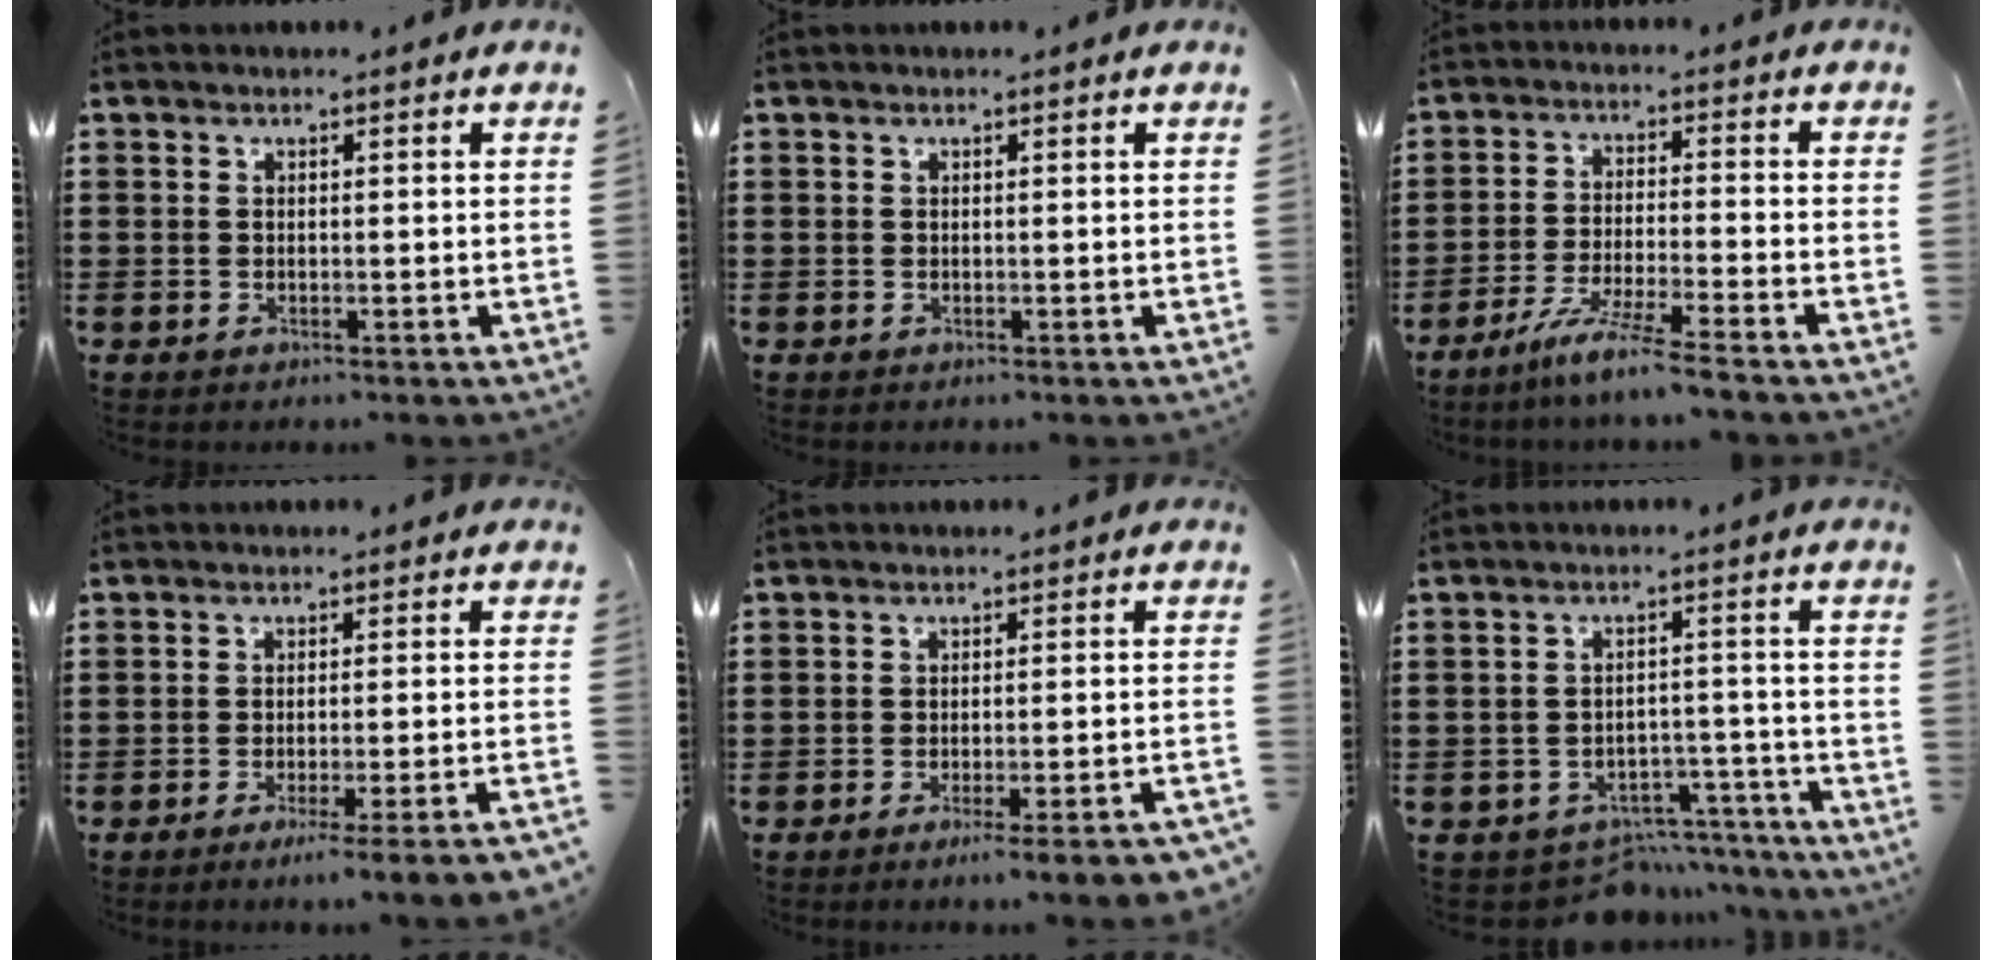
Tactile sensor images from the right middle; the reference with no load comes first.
{"total": 0.0}
{"total": 6.5, "force": [-5.5, -0.8, 3.5], "torque": [-0.072, -0.022, -0.104]}
{"total": 4.0, "force": [-3.1, -0.8, 2.4], "torque": [-0.039, -0.018, -0.057]}
{"total": 4.2, "force": [-3.3, -0.5, 2.6], "torque": [-0.041, -0.015, -0.058]}
{"total": 5.7, "force": [-5.4, 1.5, 1.0], "torque": [-0.016, 0.017, -0.104]}